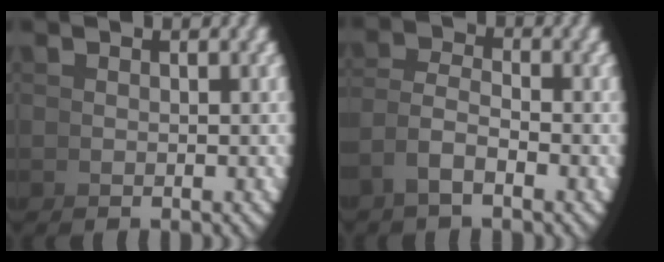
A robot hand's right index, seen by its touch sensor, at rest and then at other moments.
{"total": 2.4, "force": [-0.9, 1.2, 1.9], "torque": [-0.044, -0.008, -0.014]}